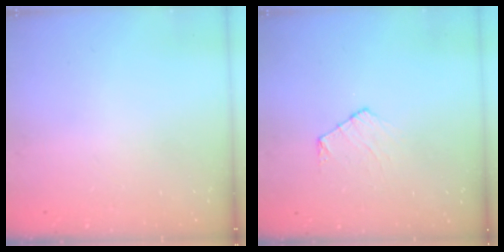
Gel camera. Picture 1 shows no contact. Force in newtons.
{"total": 7.2, "press": 7.2, "slide": 0.7}